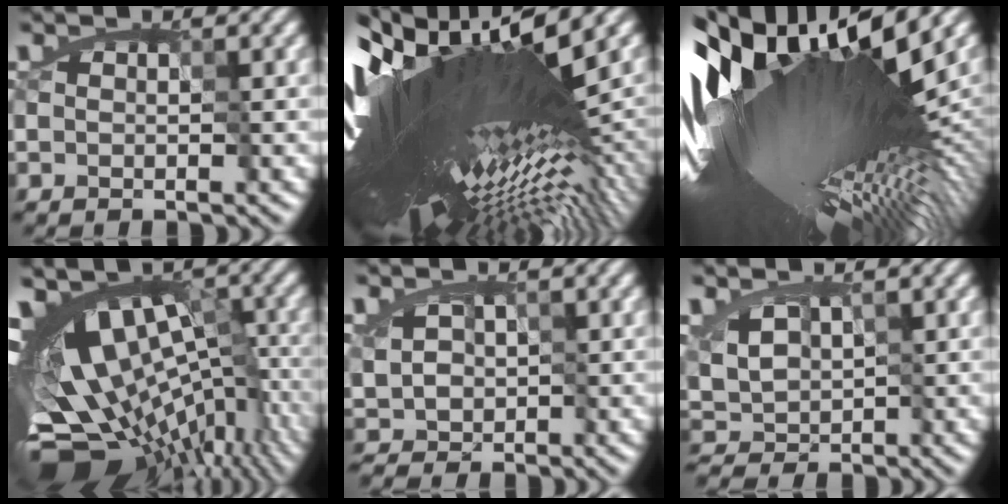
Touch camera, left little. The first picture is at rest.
{"total": 18.3, "force": [1.6, 3.3, 17.9], "torque": [-0.308, -0.034, 0.060]}
{"total": 19.0, "force": [3.5, 3.6, 18.3], "torque": [-0.320, -0.027, 0.093]}
{"total": 15.6, "force": [-5.4, 8.8, 11.7], "torque": [-0.136, 0.007, -0.055]}
{"total": 1.4, "force": [-0.4, 1.4, 0.3], "torque": [-0.022, 0.000, 0.012]}
{"total": 1.4, "force": [0.3, 1.3, 0.3], "torque": [-0.020, -0.003, 0.019]}